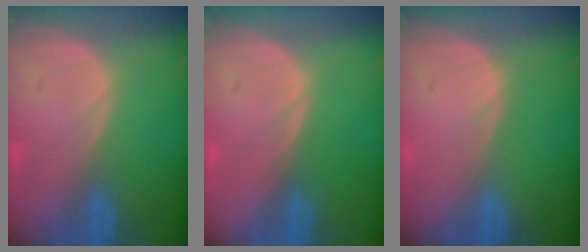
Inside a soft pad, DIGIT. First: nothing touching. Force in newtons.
{"total": 0.0}
{"total": 0.0}